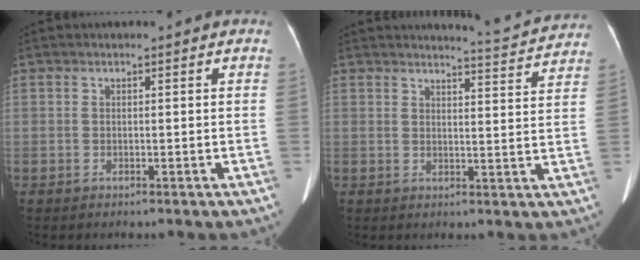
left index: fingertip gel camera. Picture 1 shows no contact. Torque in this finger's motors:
{"motor_torque": [0.47, -1.11, -0.07, 0.00]}